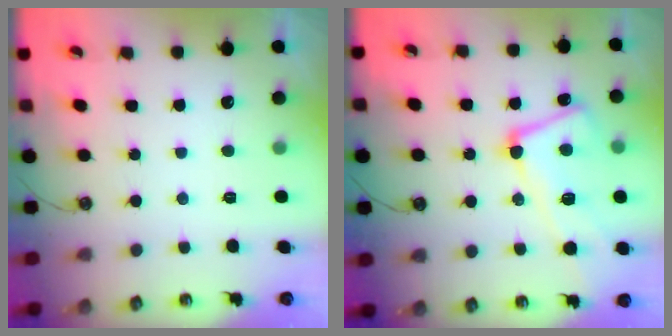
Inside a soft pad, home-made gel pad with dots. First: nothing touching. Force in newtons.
{"total": 9.0, "press": 8.9, "slide": 1.5}